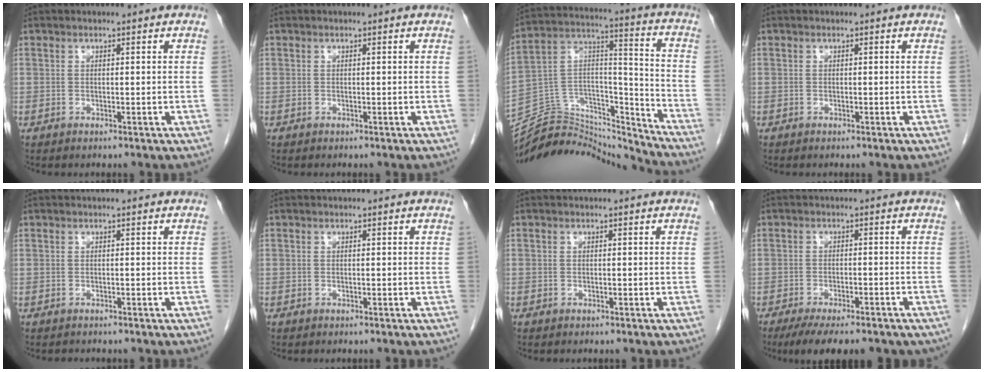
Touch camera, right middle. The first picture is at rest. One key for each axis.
{"total": 0.0}
{"total": 21.0, "fx": -20.4, "fy": 3.8, "fz": 3.3, "tx": -0.072, "ty": 0.050, "tz": -0.332}
{"total": 0.0}
{"total": 0.8, "fx": -0.8, "fy": 0.2, "fz": 0.1, "tx": -0.013, "ty": -0.004, "tz": -0.011}
{"total": 0.0}
{"total": 0.0}
{"total": 12.5, "fx": -9.8, "fy": 3.3, "fz": 7.0, "tx": -0.106, "ty": -0.012, "tz": -0.132}